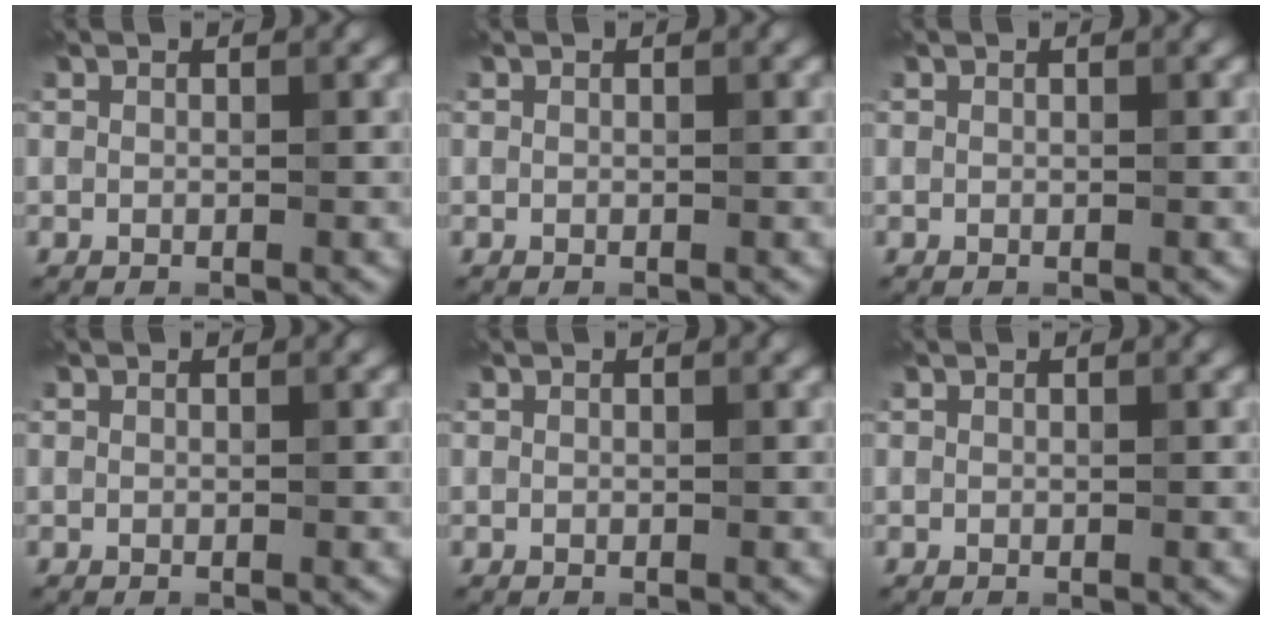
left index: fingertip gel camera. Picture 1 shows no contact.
{"total": 0.0}
{"total": 0.0}
{"total": 0.0}
{"total": 0.0}
{"total": 0.0}